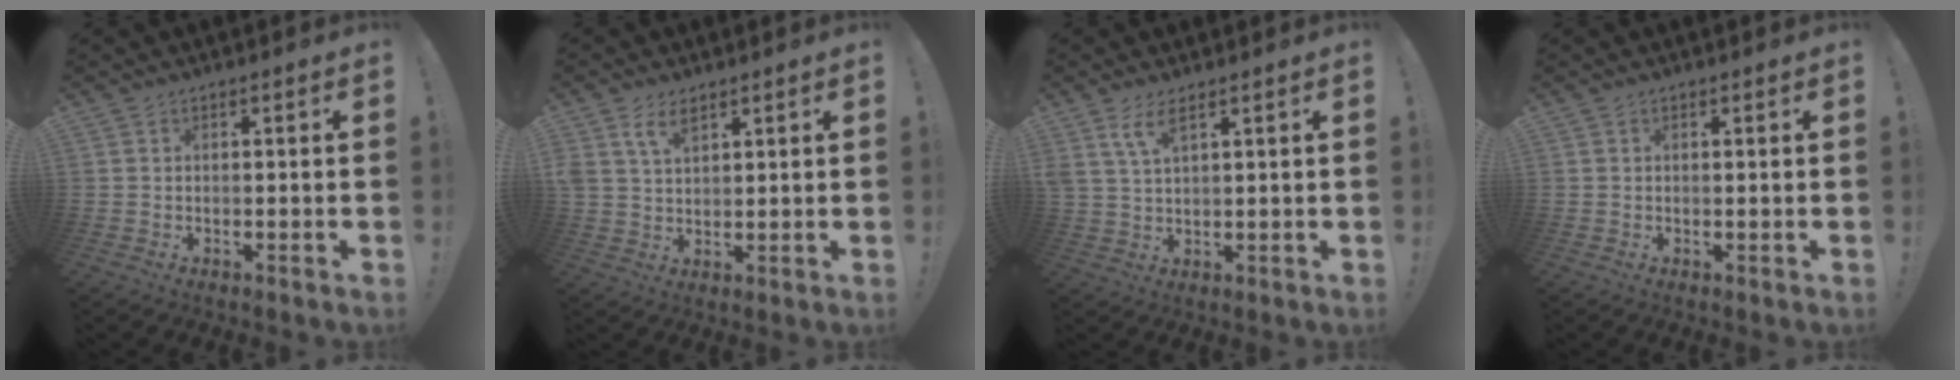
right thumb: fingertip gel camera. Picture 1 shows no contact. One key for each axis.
{"total": 6.2, "fx": 3.8, "fy": 3.3, "fz": 3.6, "tx": -0.068, "ty": -0.009, "tz": 0.073}
{"total": 5.5, "fx": 3.4, "fy": 1.4, "fz": 4.0, "tx": -0.080, "ty": -0.007, "tz": 0.063}
{"total": 0.5, "fx": 0.3, "fy": -0.1, "fz": 0.4, "tx": 0.006, "ty": -0.005, "tz": 0.003}